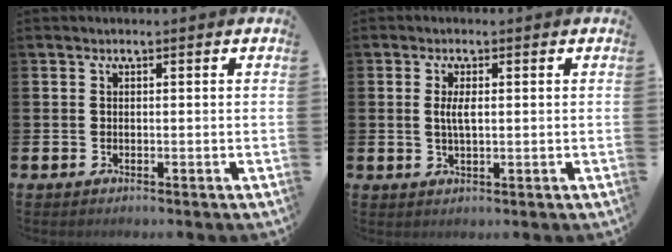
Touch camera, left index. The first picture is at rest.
{"total": 2.7, "force": [0.5, 0.9, 2.4], "torque": [-0.044, 0.003, 0.005]}